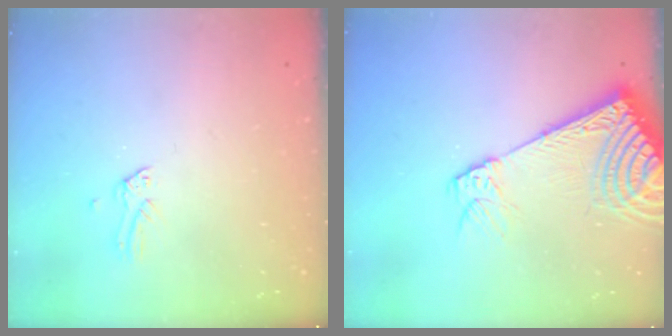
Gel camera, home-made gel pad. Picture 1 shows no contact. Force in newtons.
{"total": 15.5, "press": 15.1, "slide": 3.6}